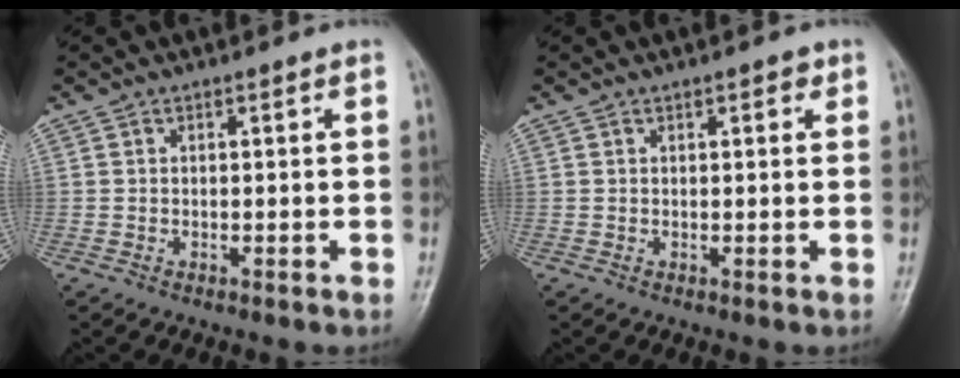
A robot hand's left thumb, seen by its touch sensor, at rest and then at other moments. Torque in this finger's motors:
{"motor_torque": [-0.15, 0.02, 0.12, 0.07, 0.03]}